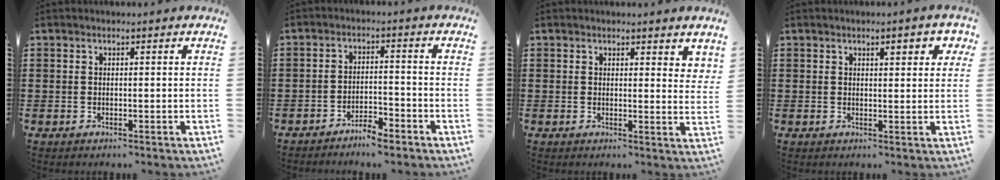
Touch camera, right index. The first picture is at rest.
{"total": 4.1, "force": [-3.9, 0.5, 1.2], "torque": [-0.024, 0.009, -0.079]}
{"total": 1.6, "force": [1.5, 0.5, 0.3], "torque": [-0.001, 0.001, 0.029]}
{"total": 2.5, "force": [1.3, 0.8, 2.0], "torque": [-0.026, 0.000, 0.017]}